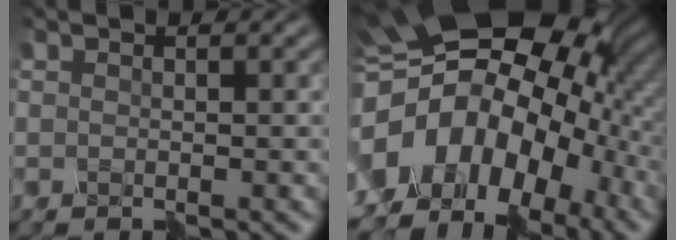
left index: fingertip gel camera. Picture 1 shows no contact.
{"total": 17.1, "force": [-5.2, 11.8, 11.3], "torque": [-0.201, 0.010, -0.093]}